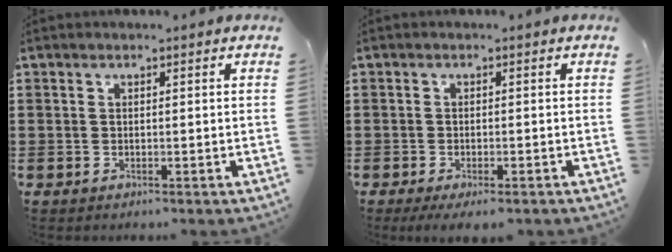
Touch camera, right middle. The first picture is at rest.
{"total": 1.5, "force": [-1.1, 0.2, 1.0], "torque": [-0.017, -0.001, -0.020]}